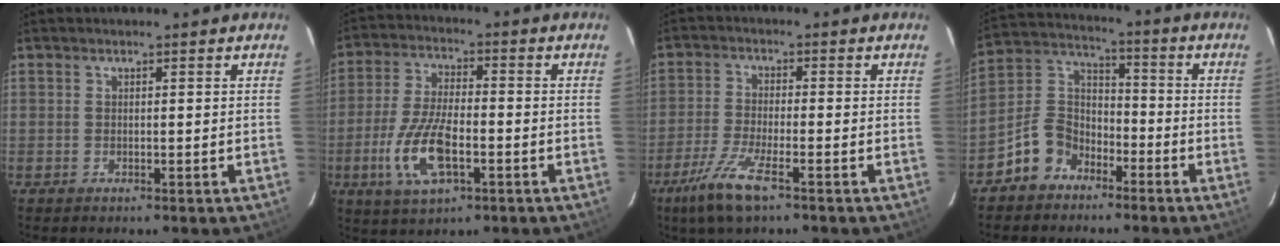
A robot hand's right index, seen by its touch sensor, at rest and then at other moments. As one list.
[{"total": 11.9, "force": [-4.1, 4.7, 10.1], "torque": [-0.217, -0.007, -0.076]}, {"total": 8.1, "force": [-5.1, 1.4, 6.2], "torque": [-0.145, -0.014, -0.099]}, {"total": 9.1, "force": [-6.0, 6.1, 3.0], "torque": [-0.072, 0.036, -0.117]}]